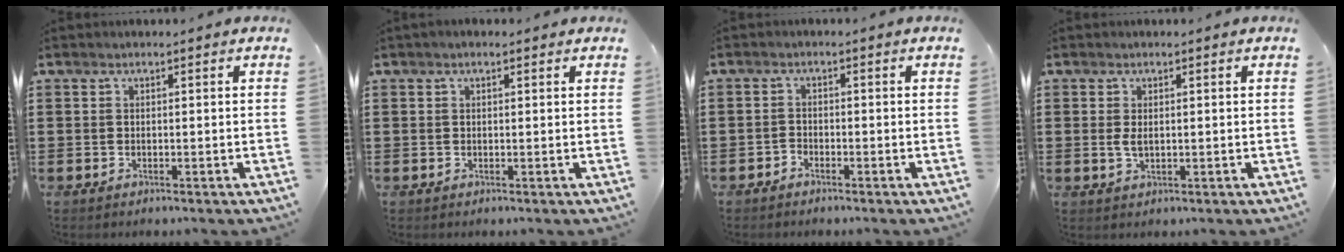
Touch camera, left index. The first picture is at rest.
{"total": 0.7, "force": [0.3, 0.3, 0.5], "torque": [-0.010, 0.005, 0.004]}
{"total": 1.5, "force": [-1.5, 0.4, -0.1], "torque": [-0.003, 0.004, -0.033]}
{"total": 1.9, "force": [0.1, 0.9, 1.6], "torque": [-0.041, 0.000, -0.002]}